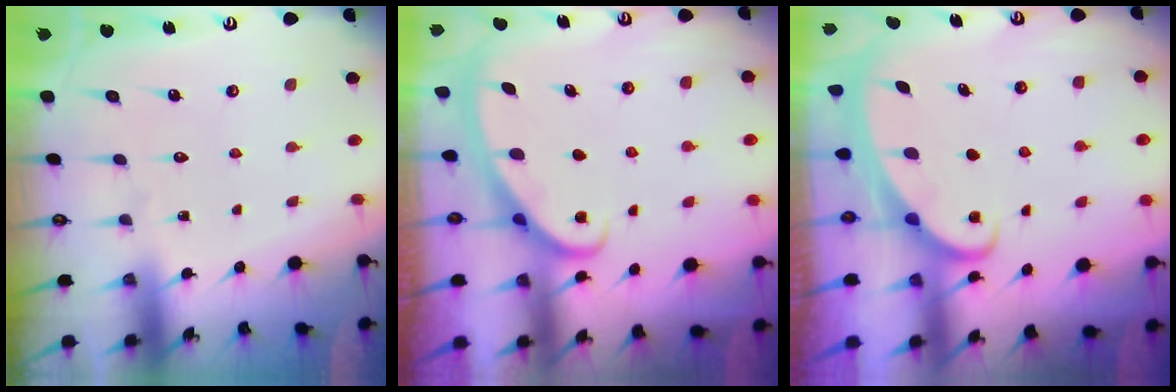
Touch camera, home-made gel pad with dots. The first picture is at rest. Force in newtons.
{"total": 2.8, "press": 2.8, "slide": 0.4}
{"total": 2.2, "press": 2.1, "slide": 0.3}